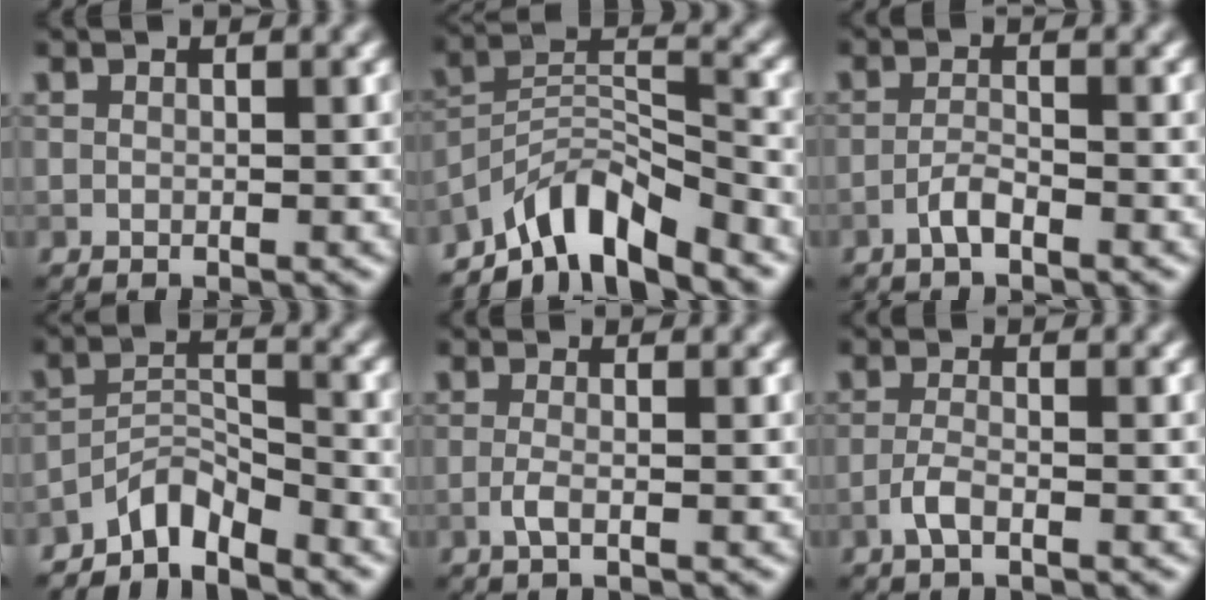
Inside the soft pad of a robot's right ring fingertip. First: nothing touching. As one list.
[{"total": 6.9, "force": [-5.8, 1.9, 3.2], "torque": [-0.043, 0.003, -0.116]}, {"total": 1.8, "force": [-1.2, 0.4, 1.3], "torque": [-0.026, 0.006, -0.027]}, {"total": 3.5, "force": [-3.1, 0.9, 1.3], "torque": [-0.019, 0.012, -0.066]}, {"total": 1.5, "force": [-0.5, 0.4, 1.4], "torque": [-0.028, -0.001, -0.015]}, {"total": 1.8, "force": [-0.9, 0.5, 1.4], "torque": [-0.032, 0.003, -0.024]}]